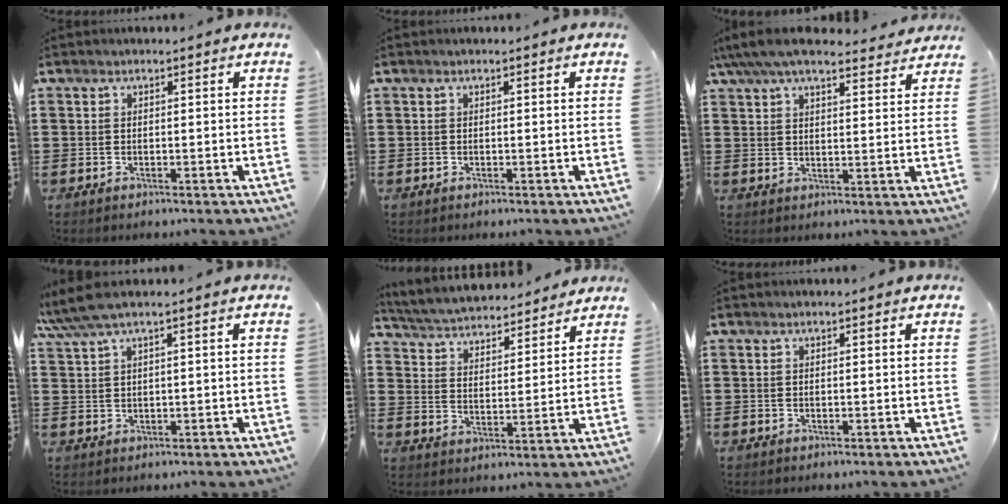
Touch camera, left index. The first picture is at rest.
{"total": 0.0}
{"total": 7.1, "force": [6.1, 1.3, 3.3], "torque": [-0.081, -0.016, 0.112]}
{"total": 3.0, "force": [1.5, 0.2, 2.6], "torque": [-0.061, -0.002, 0.024]}
{"total": 4.4, "force": [4.4, 0.0, 0.3], "torque": [-0.031, -0.033, 0.072]}
{"total": 0.0}